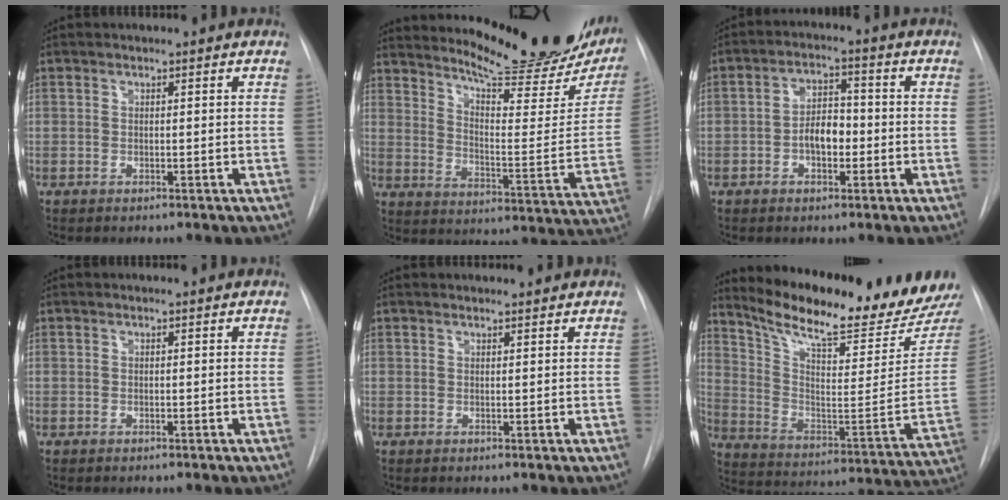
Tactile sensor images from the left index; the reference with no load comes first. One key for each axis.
{"total": 24.4, "fx": 21.2, "fy": 3.5, "fz": 11.6, "tx": -0.179, "ty": -0.074, "tz": 0.276}
{"total": 5.0, "fx": -1.3, "fy": 2.7, "fz": 4.0, "tx": -0.071, "ty": 0.014, "tz": -0.025}
{"total": 0.0}
{"total": 2.6, "fx": 2.6, "fy": 0.4, "fz": 0.3, "tx": -0.010, "ty": 0.014, "tz": 0.031}
{"total": 23.1, "fx": 20.8, "fy": 1.1, "fz": 9.9, "tx": -0.171, "ty": -0.085, "tz": 0.304}